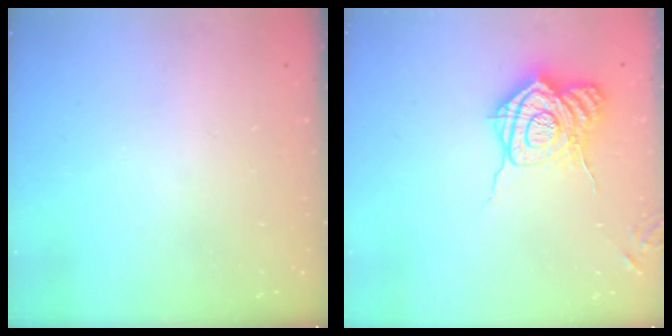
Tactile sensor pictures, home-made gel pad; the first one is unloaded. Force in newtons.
{"total": 16.7, "press": 16.7, "slide": 0.6}